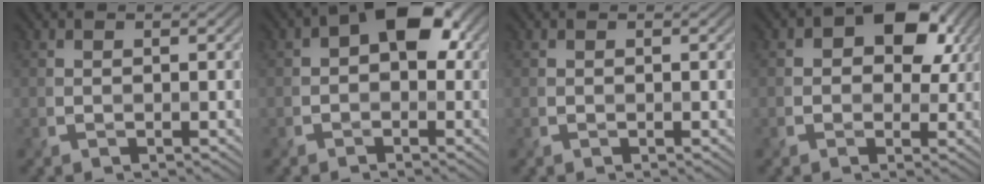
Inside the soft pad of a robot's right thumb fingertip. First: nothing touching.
{"total": 6.9, "force": [1.1, 4.5, 5.2], "torque": [-0.069, 0.009, 0.002]}
{"total": 0.0}
{"total": 7.6, "force": [2.3, 5.4, 4.8], "torque": [-0.063, -0.002, 0.026]}